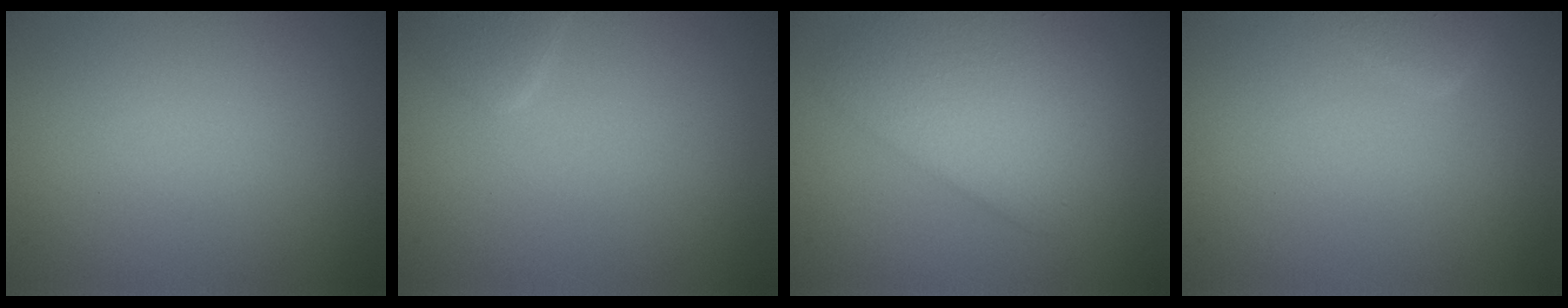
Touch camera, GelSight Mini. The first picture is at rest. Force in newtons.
{"total": 1.2, "press": 1.2, "slide": 0.1}
{"total": 4.6, "press": 4.6, "slide": 0.1}
{"total": 1.8, "press": 1.8, "slide": 0.1}